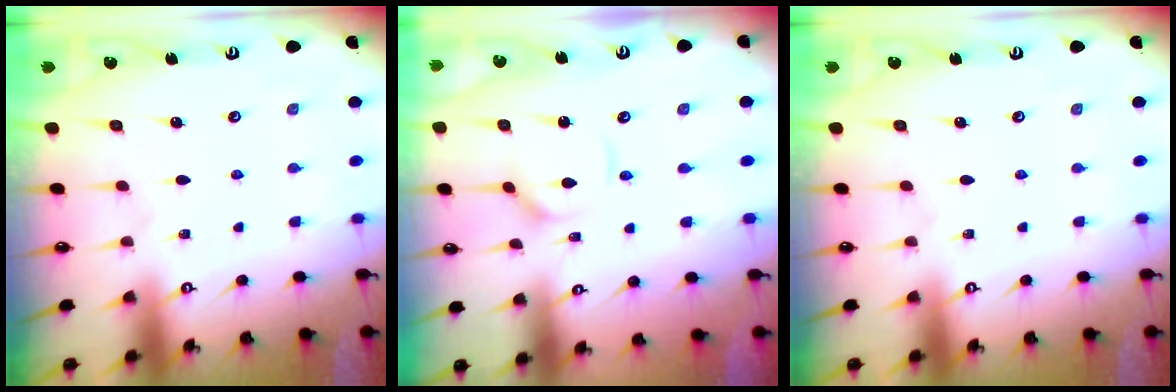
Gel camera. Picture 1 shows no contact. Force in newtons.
{"total": 2.8, "press": 2.8, "slide": 0.3}
{"total": 0.0}